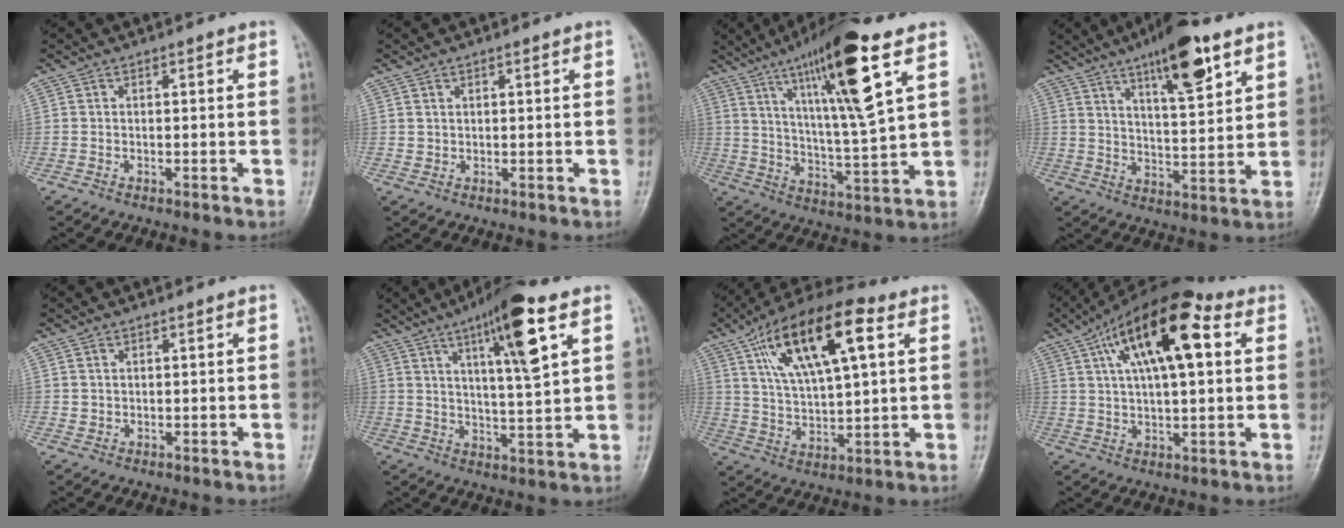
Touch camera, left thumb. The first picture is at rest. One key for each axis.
{"total": 1.1, "fx": 0.8, "fy": 0.7, "fz": 0.2, "tx": 0.009, "ty": -0.005, "tz": 0.012}
{"total": 18.7, "fx": 9.1, "fy": 2.3, "fz": 16.2, "tx": -0.270, "ty": -0.036, "tz": 0.158}
{"total": 14.7, "fx": 8.6, "fy": 4.1, "fz": 11.2, "tx": -0.155, "ty": -0.038, "tz": 0.137}
{"total": 1.1, "fx": 0.7, "fy": 0.7, "fz": 0.2, "tx": 0.009, "ty": -0.005, "tz": 0.012}
{"total": 14.2, "fx": 6.7, "fy": 2.4, "fz": 12.3, "tx": -0.196, "ty": -0.023, "tz": 0.109}
{"total": 18.6, "fx": 7.7, "fy": 6.9, "fz": 15.4, "tx": -0.255, "ty": -0.003, "tz": 0.135}
{"total": 18.2, "fx": 6.3, "fy": 7.4, "fz": 15.3, "tx": -0.238, "ty": 0.011, "tz": 0.095}